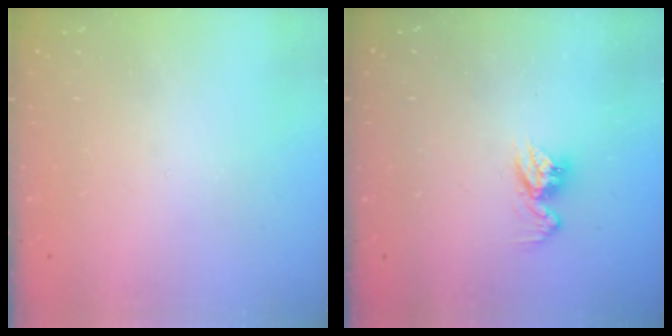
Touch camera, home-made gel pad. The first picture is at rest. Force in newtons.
{"total": 9.6, "press": 9.6, "slide": 0.8}